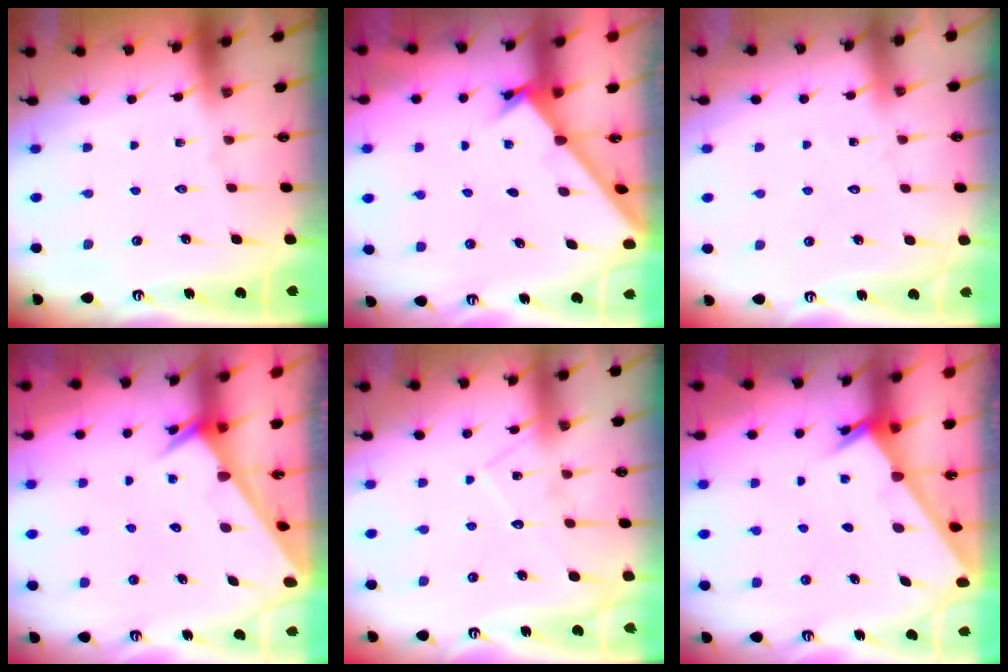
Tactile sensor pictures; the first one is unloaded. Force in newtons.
{"total": 1.8, "press": 1.8, "slide": 0.2}
{"total": 5.1, "press": 5.1, "slide": 0.4}
{"total": 2.6, "press": 2.6, "slide": 0.1}
{"total": 10.2, "press": 10.2, "slide": 0.6}
{"total": 2.4, "press": 2.4, "slide": 0.2}